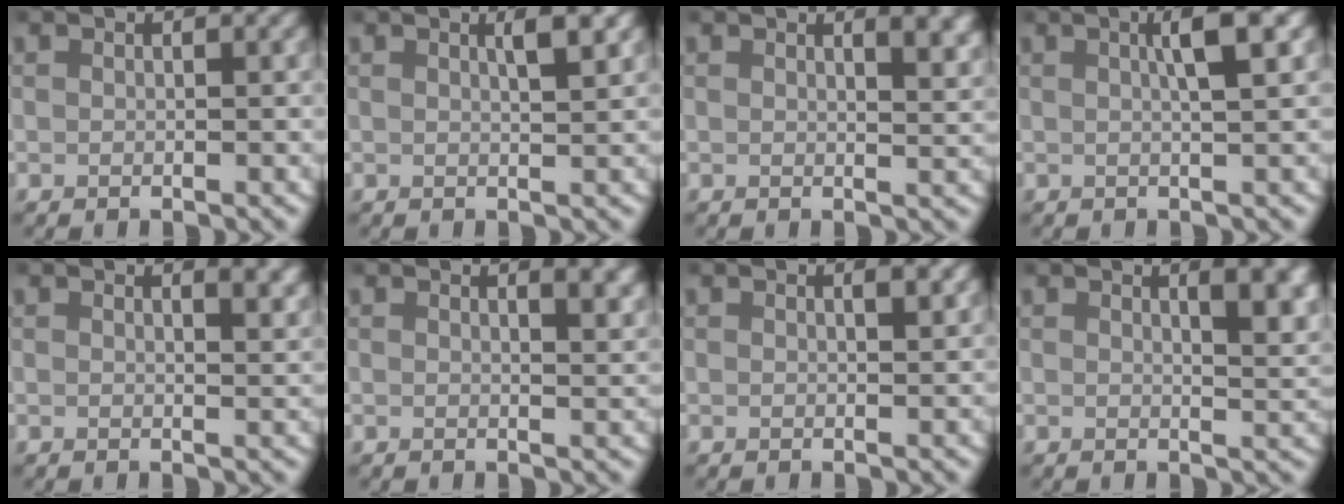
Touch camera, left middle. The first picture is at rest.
{"total": 2.1, "force": [1.0, 0.1, 1.9], "torque": [-0.030, 0.002, 0.018]}
{"total": 2.1, "force": [1.3, 0.2, 1.6], "torque": [-0.016, -0.007, 0.022]}
{"total": 3.3, "force": [1.0, 0.1, 3.1], "torque": [-0.050, 0.012, 0.011]}
{"total": 1.4, "force": [1.0, 0.1, 1.0], "torque": [-0.008, -0.005, 0.016]}
{"total": 1.8, "force": [1.2, 0.1, 1.3], "torque": [-0.013, -0.006, 0.019]}
{"total": 1.0, "force": [0.5, 0.1, 0.8], "torque": [-0.010, 0.000, 0.007]}
{"total": 3.8, "force": [1.7, 0.8, 3.3], "torque": [-0.039, -0.005, 0.027]}